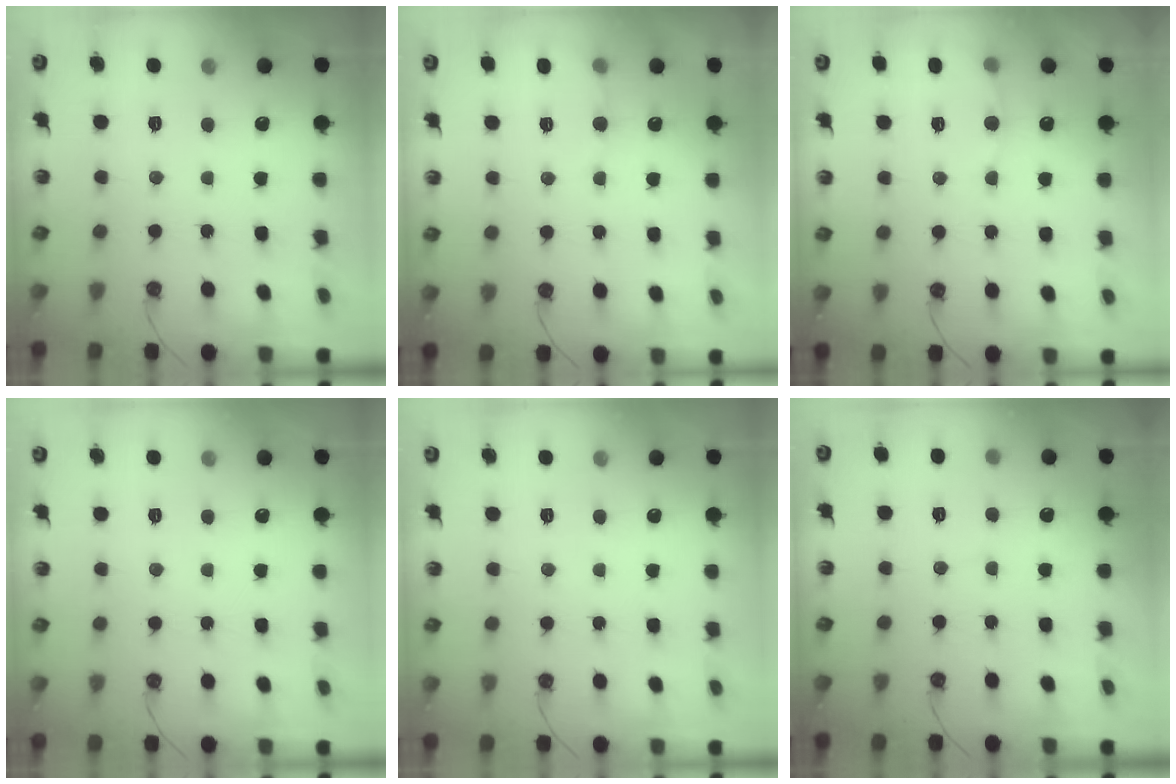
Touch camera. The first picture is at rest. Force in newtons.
{"total": 4.3, "press": 4.2, "slide": 1.1}
{"total": 6.2, "press": 6.2, "slide": 1.1}
{"total": 0.0}
{"total": 0.0}
{"total": 1.7, "press": 1.7, "slide": 0.1}